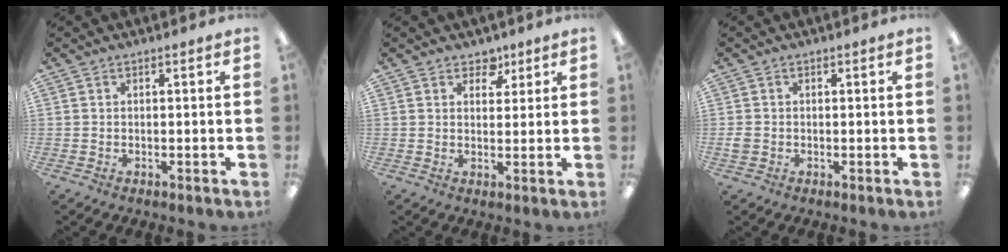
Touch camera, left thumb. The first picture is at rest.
{"total": 4.1, "force": [2.8, 2.8, 1.1], "torque": [0.002, -0.015, 0.045]}
{"total": 1.7, "force": [-0.4, 1.5, 0.6], "torque": [-0.008, 0.003, -0.008]}